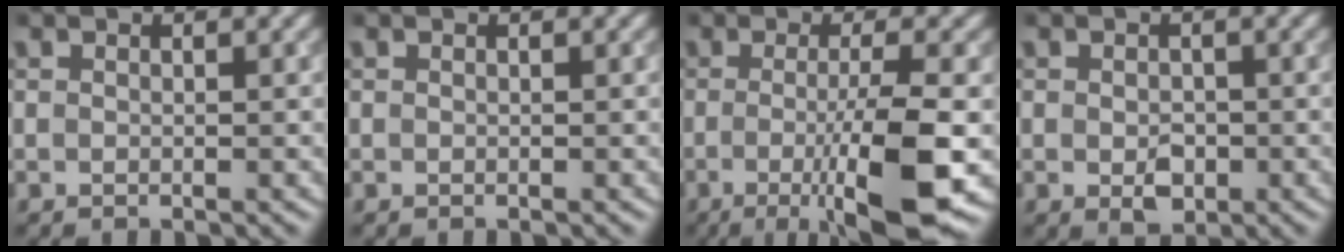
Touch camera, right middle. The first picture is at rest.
{"total": 0.0}
{"total": 8.8, "force": [-1.9, 2.0, 8.4], "torque": [-0.121, -0.017, -0.030]}
{"total": 2.2, "force": [-0.5, 1.6, 1.5], "torque": [-0.024, -0.006, -0.007]}